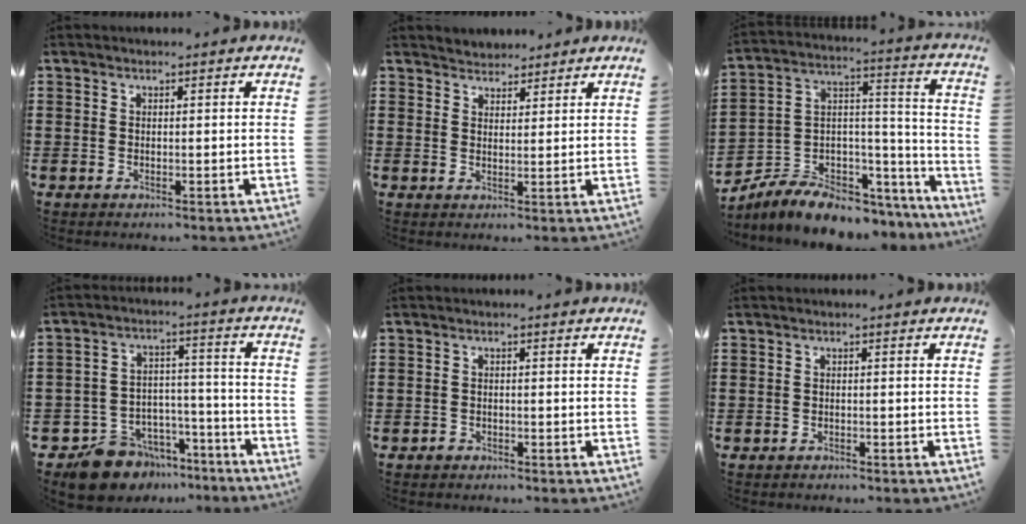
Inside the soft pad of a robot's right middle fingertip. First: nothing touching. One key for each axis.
{"total": 2.5, "fx": 2.3, "fy": 0.4, "fz": -0.7, "tx": 0.006, "ty": 0.001, "tz": 0.046}
{"total": 6.9, "fx": -6.2, "fy": 2.6, "fz": 1.9, "tx": -0.045, "ty": 0.003, "tz": -0.121}
{"total": 8.7, "fx": -8.0, "fy": 3.4, "fz": 0.4, "tx": -0.016, "ty": 0.029, "tz": -0.156}
{"total": 0.9, "fx": -0.7, "fy": 0.5, "fz": 0.2, "tx": -0.006, "ty": 0.000, "tz": -0.016}
{"total": 0.8, "fx": -0.7, "fy": 0.4, "fz": -0.1, "tx": 0.001, "ty": 0.003, "tz": -0.017}